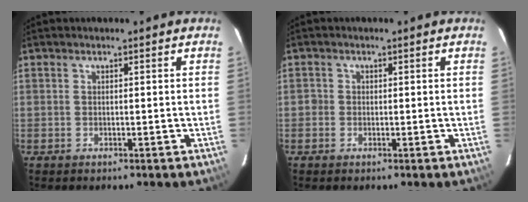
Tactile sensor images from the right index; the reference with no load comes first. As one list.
[{"total": 1.2, "force": [-0.5, 1.1, 0.1], "torque": [-0.002, 0.000, -0.011]}]